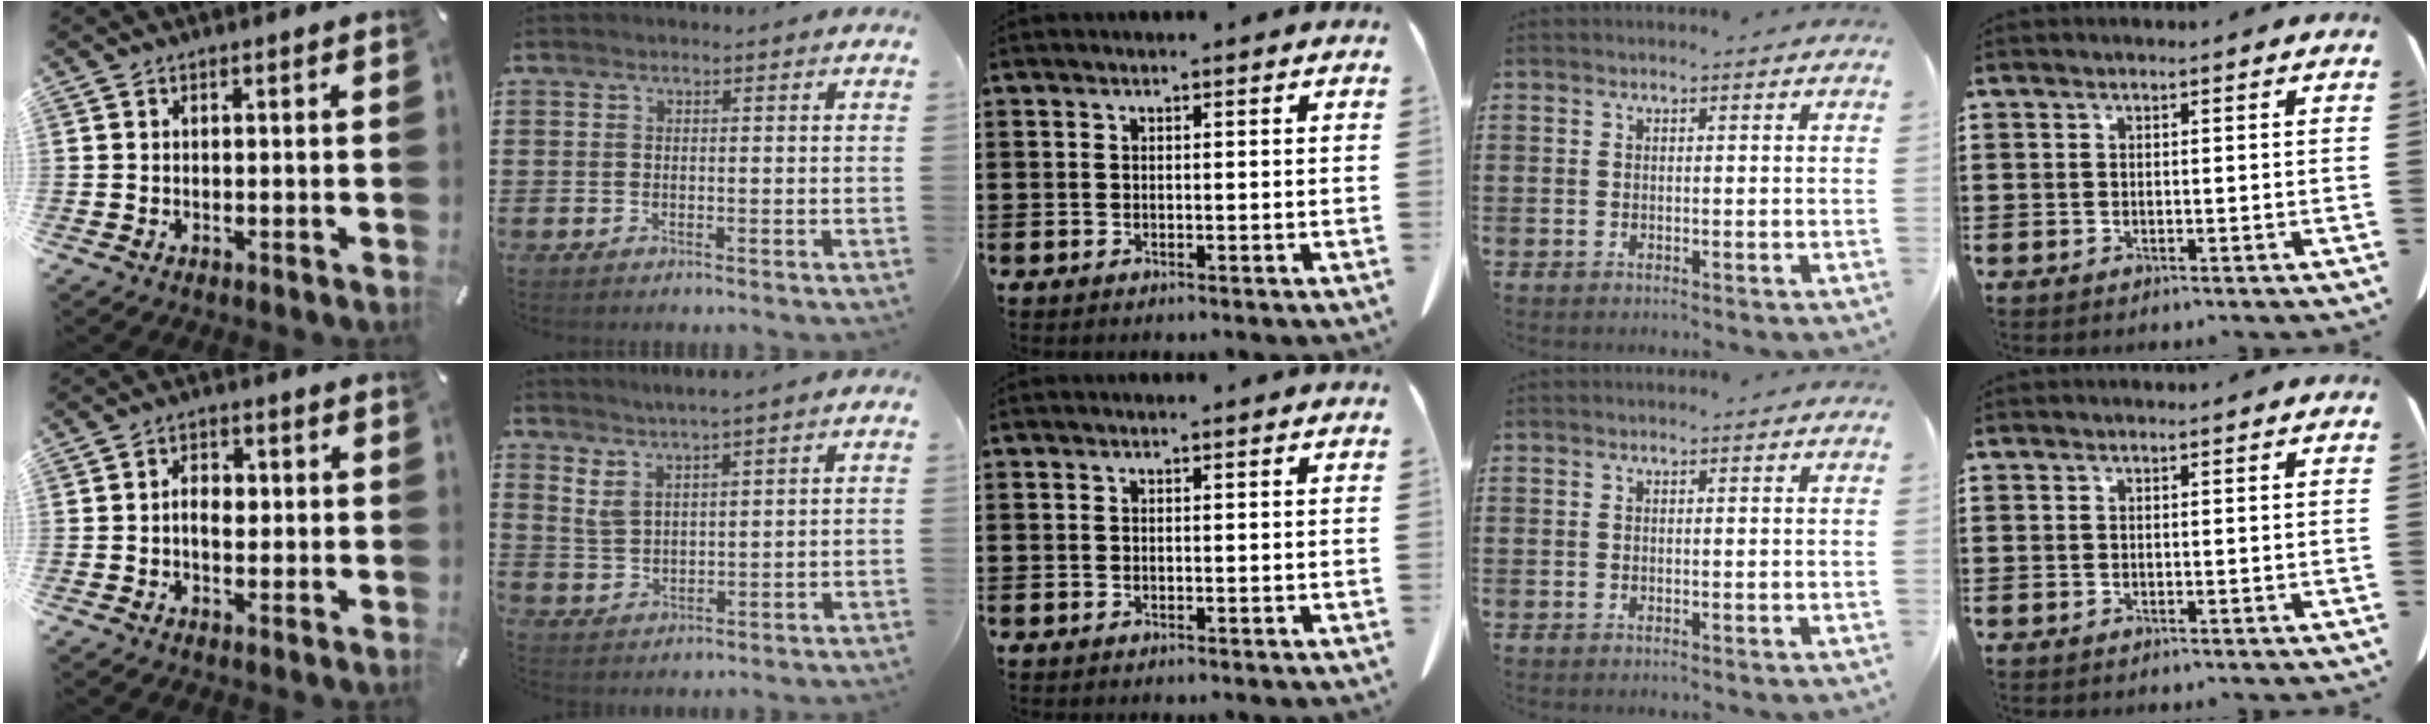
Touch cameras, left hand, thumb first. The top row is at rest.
{"thumb": {"total": 4.4, "force": [-0.4, 2.8, 3.4], "torque": [-0.055, 0.006, -0.010]}, "index": {"total": 3.4, "force": [2.8, 0.5, 1.8], "torque": [-0.045, -0.009, 0.051]}}